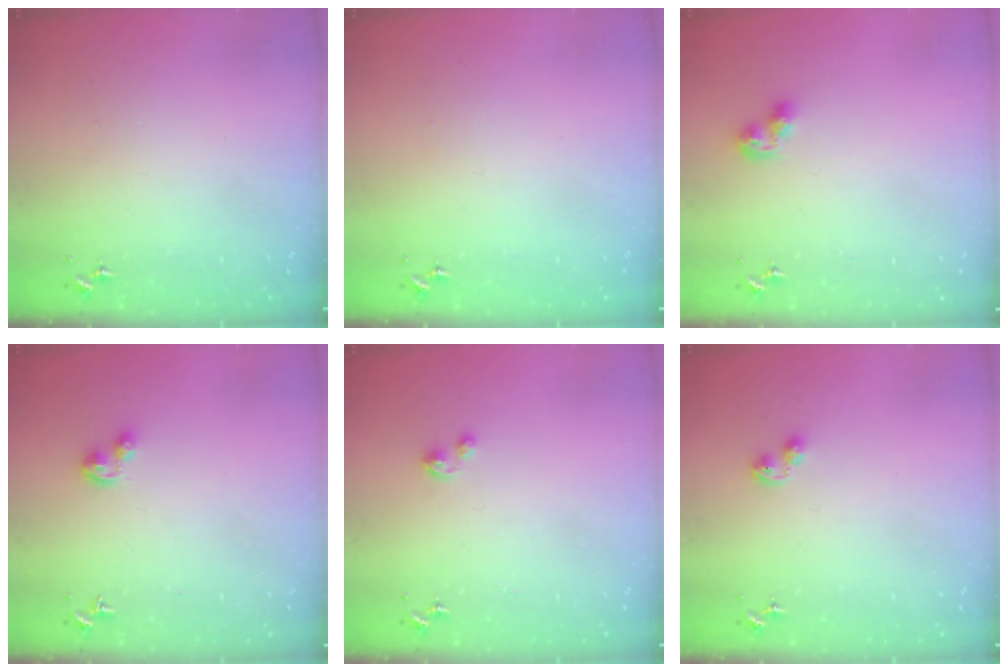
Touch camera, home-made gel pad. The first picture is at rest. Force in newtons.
{"total": 0.0}
{"total": 6.9, "press": 6.9, "slide": 0.7}
{"total": 4.3, "press": 4.3, "slide": 0.5}
{"total": 3.2, "press": 3.2, "slide": 0.4}
{"total": 4.3, "press": 4.2, "slide": 1.0}